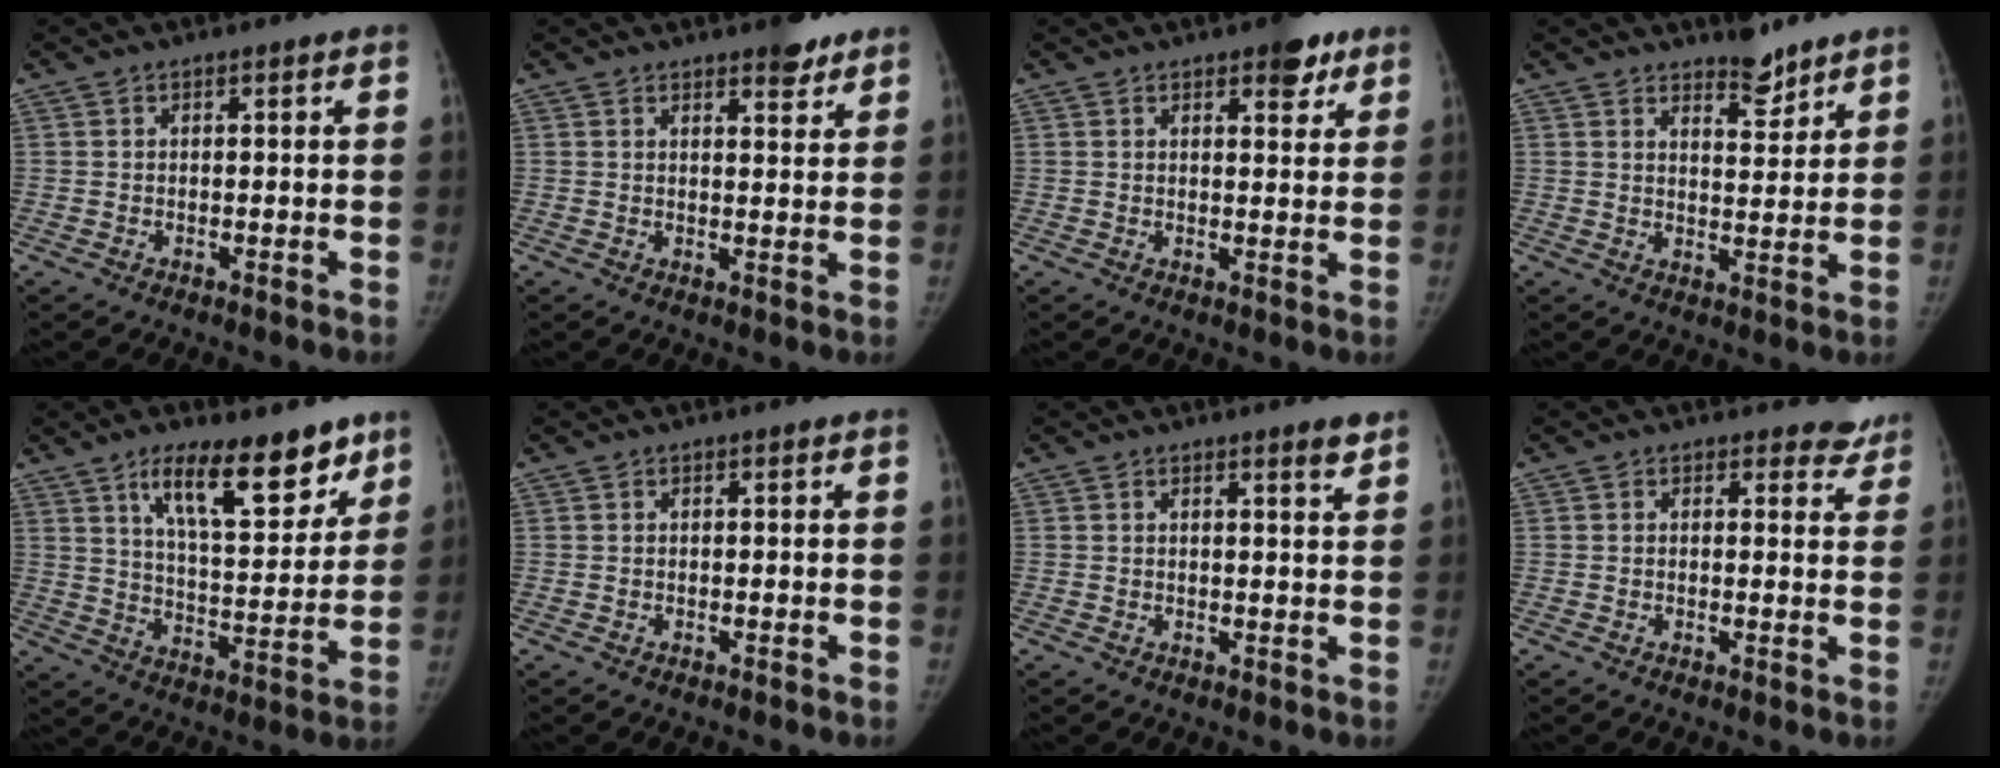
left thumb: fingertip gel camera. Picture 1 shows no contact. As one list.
[{"total": 5.2, "force": [3.8, 1.7, 3.1], "torque": [-0.024, -0.022, 0.050]}, {"total": 6.0, "force": [3.7, 2.5, 4.0], "torque": [-0.030, -0.015, 0.043]}, {"total": 5.9, "force": [4.9, 2.0, 2.6], "torque": [-0.018, -0.040, 0.077]}, {"total": 16.9, "force": [11.0, 6.1, 11.3], "torque": [-0.125, -0.069, 0.180]}, {"total": 0.0}, {"total": 2.5, "force": [1.9, 0.1, 1.6], "torque": [-0.020, -0.015, 0.026]}, {"total": 4.6, "force": [4.1, 2.1, 0.0], "torque": [0.039, -0.025, 0.026]}]